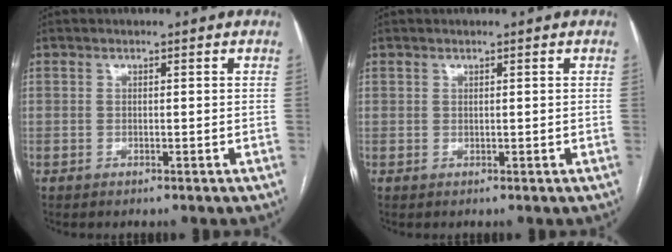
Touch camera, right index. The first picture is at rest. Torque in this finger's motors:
{"motor_torque": [-0.04, 0.04, 0.00, 0.00]}